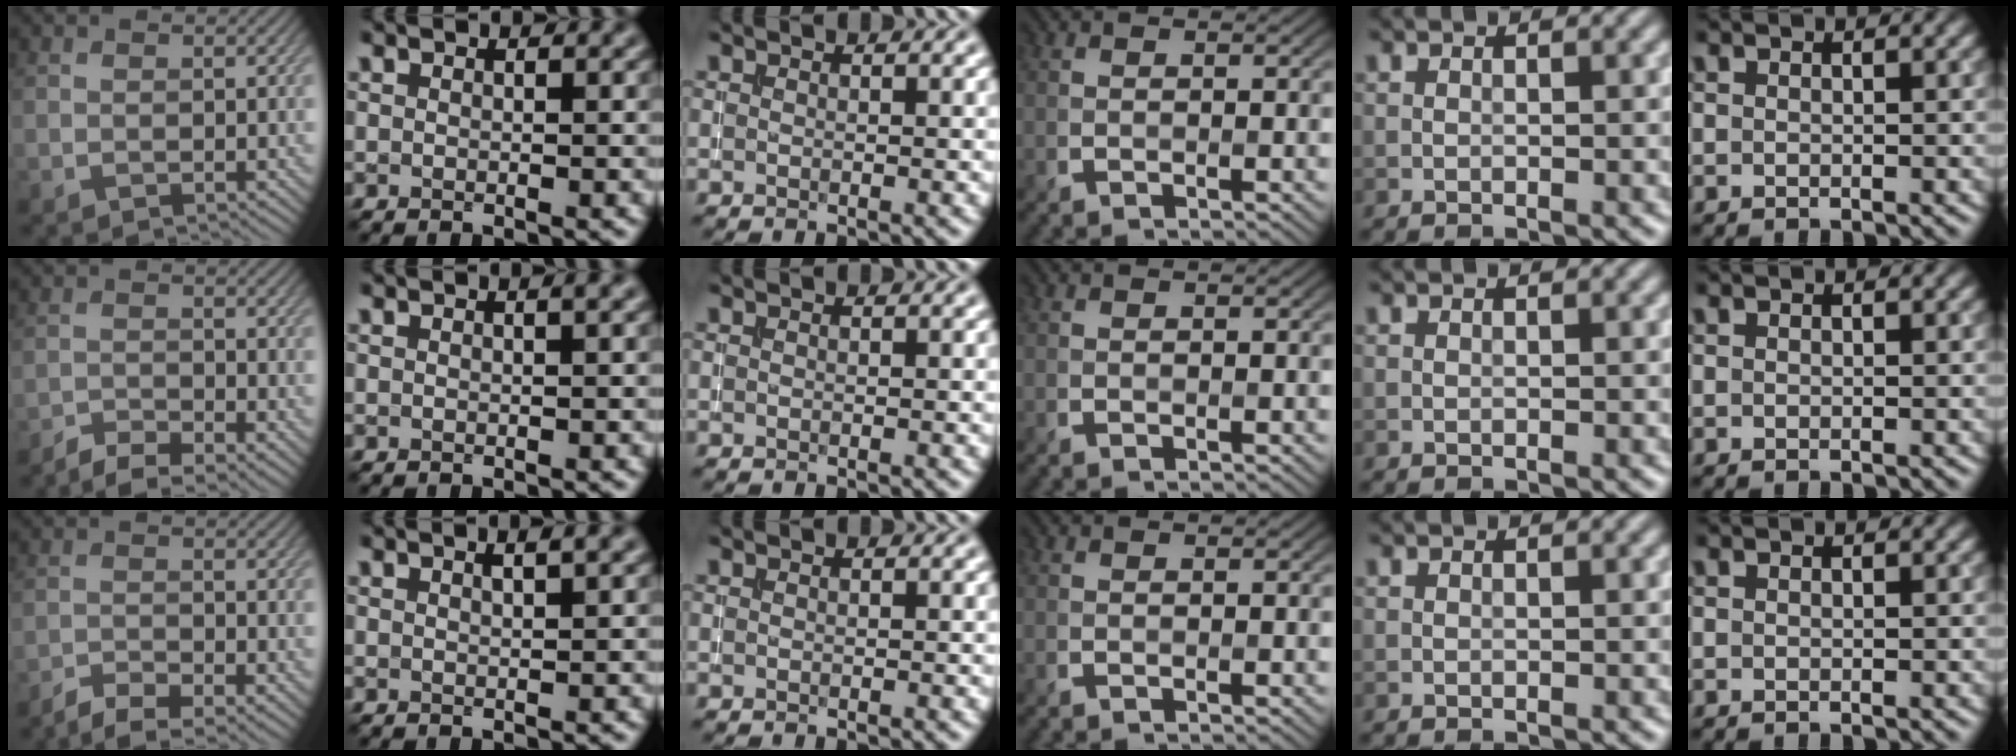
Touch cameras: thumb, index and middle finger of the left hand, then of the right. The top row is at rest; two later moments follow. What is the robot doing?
{"motion": "pour", "object": "almond"}